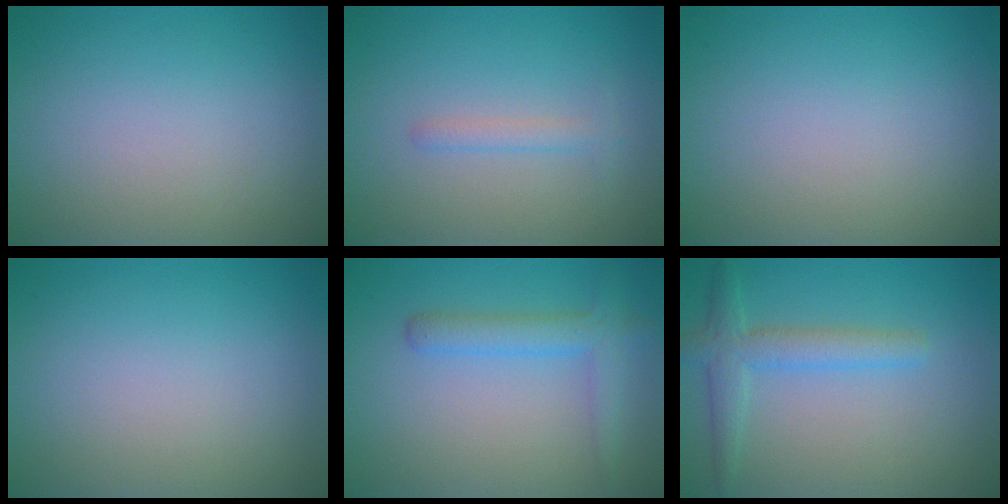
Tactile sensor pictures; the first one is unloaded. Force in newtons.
{"total": 1.2, "press": 1.2, "slide": 0.1}
{"total": 0.0}
{"total": 0.0}
{"total": 3.0, "press": 3.0, "slide": 0.2}
{"total": 4.0, "press": 3.9, "slide": 0.3}